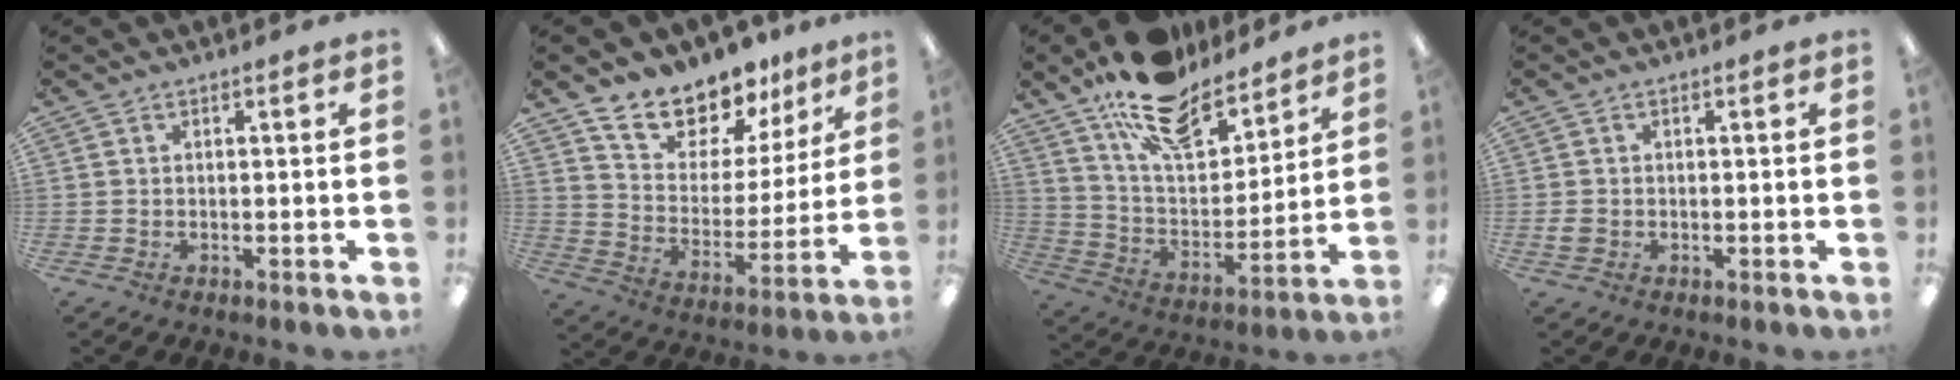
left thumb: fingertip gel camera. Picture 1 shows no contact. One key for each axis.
{"total": 14.0, "fx": 12.6, "fy": 5.6, "fz": 2.3, "tx": -0.056, "ty": -0.112, "tz": 0.233}
{"total": 18.4, "fx": 14.2, "fy": 8.2, "fz": 8.4, "tx": -0.154, "ty": -0.088, "tz": 0.254}
{"total": 1.9, "fx": -0.2, "fy": 1.6, "fz": 1.0, "tx": -0.010, "ty": 0.001, "tz": -0.006}